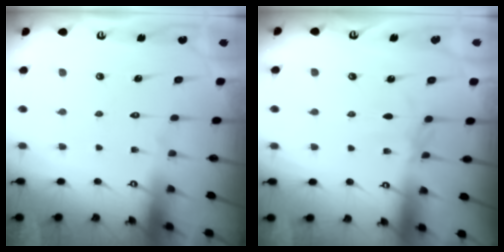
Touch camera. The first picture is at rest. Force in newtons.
{"total": 2.3, "press": 2.3, "slide": 0.5}